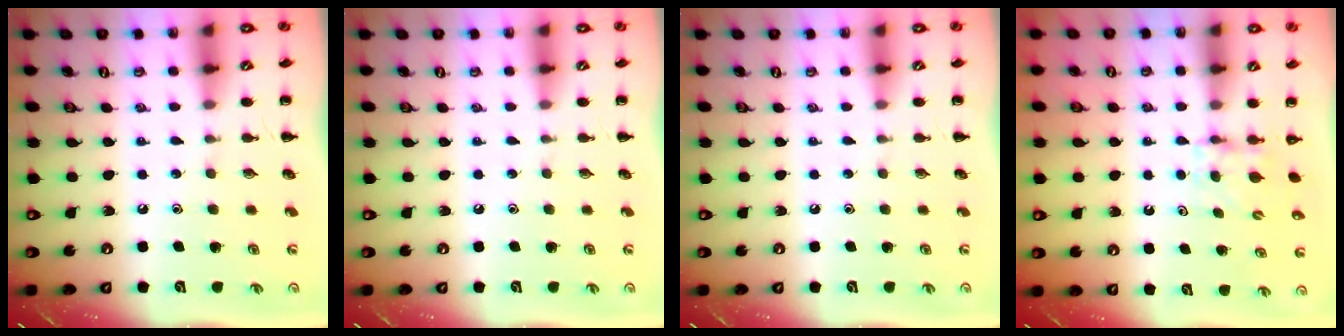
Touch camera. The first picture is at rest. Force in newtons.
{"total": 0.0}
{"total": 0.0}
{"total": 3.7, "press": 3.6, "slide": 0.7}